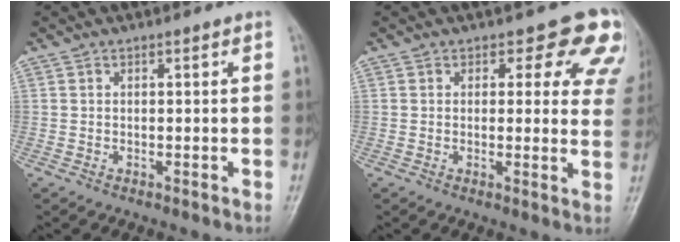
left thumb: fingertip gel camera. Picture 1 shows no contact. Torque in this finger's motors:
{"motor_torque": [0.07, 0.17, 0.15, -0.17, 0.04]}